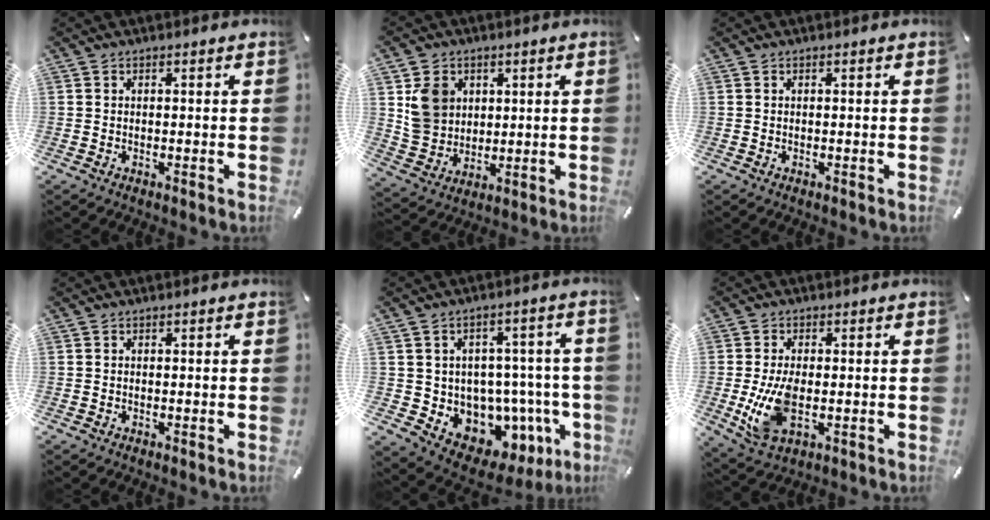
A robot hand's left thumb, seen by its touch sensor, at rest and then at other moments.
{"total": 9.1, "force": [3.4, 8.2, 2.2], "torque": [-0.054, -0.005, 0.069]}
{"total": 0.0}
{"total": 0.0}
{"total": 9.5, "force": [-3.5, 8.1, 3.3], "torque": [-0.034, -0.008, -0.043]}
{"total": 9.2, "force": [-1.1, 5.5, 7.4], "torque": [-0.151, -0.012, -0.019]}